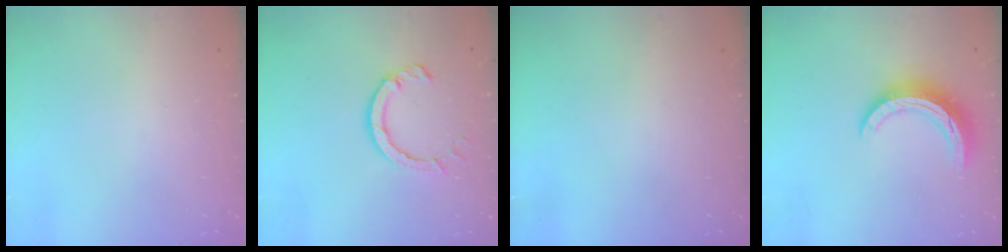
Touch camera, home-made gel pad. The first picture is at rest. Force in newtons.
{"total": 5.5, "press": 5.5, "slide": 0.2}
{"total": 0.0}
{"total": 11.2, "press": 11.2, "slide": 0.7}